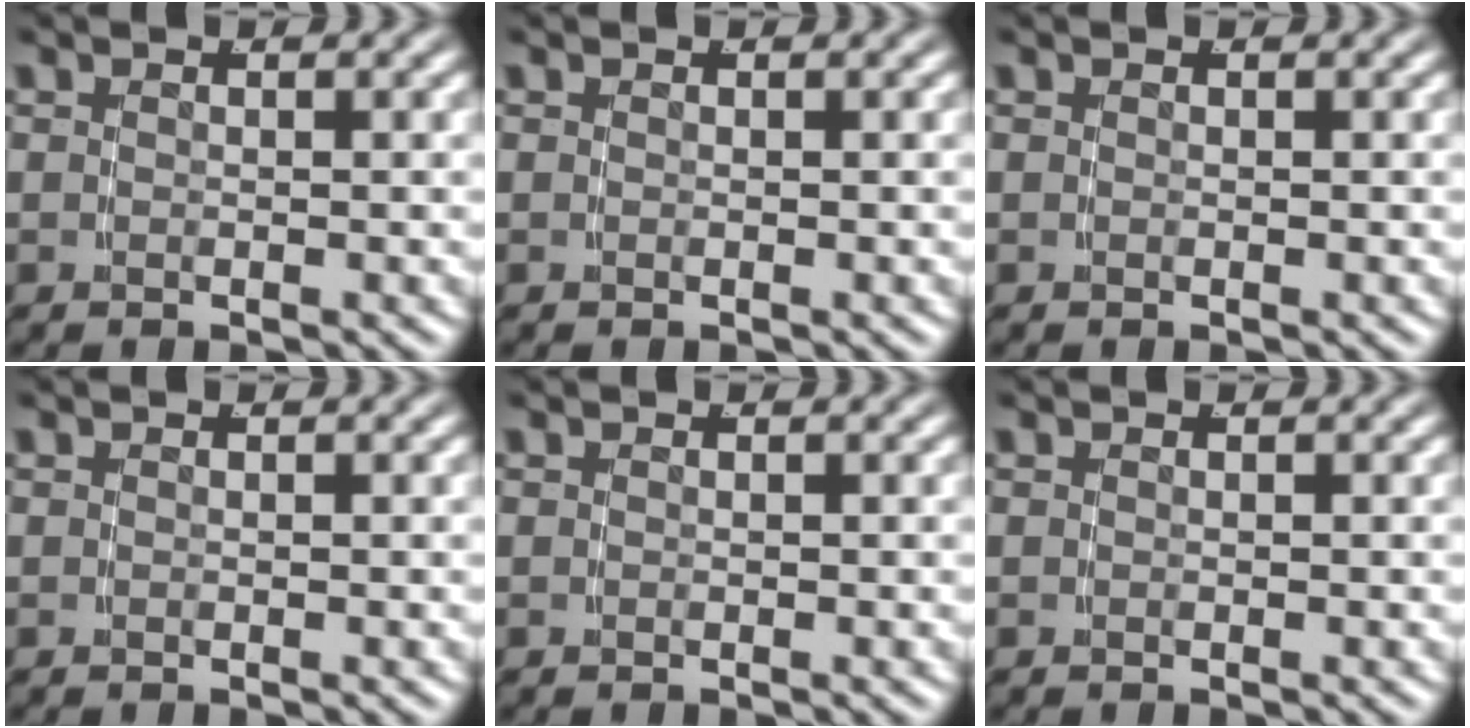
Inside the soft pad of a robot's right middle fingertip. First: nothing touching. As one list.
[{"total": 0.0}, {"total": 0.0}, {"total": 0.0}, {"total": 0.0}, {"total": 0.0}]